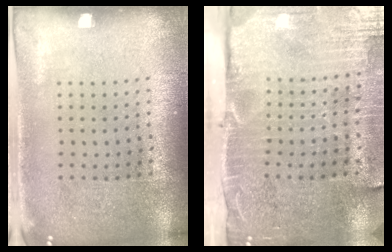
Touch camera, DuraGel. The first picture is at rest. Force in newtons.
{"total": 4.8, "press": 4.0, "slide": 2.7}